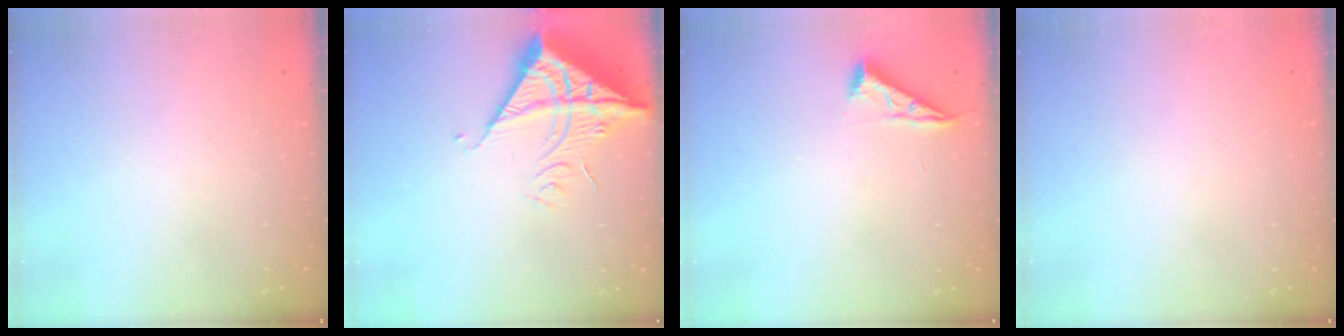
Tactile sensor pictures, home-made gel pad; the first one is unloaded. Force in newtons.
{"total": 15.7, "press": 15.6, "slide": 1.8}
{"total": 5.0, "press": 5.0, "slide": 0.7}
{"total": 1.5, "press": 1.5, "slide": 0.1}